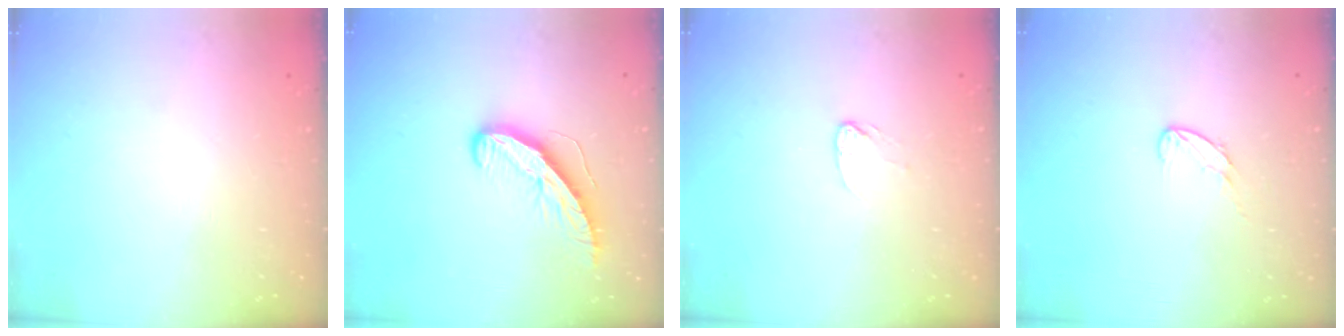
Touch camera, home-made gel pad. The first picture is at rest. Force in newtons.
{"total": 9.4, "press": 9.4, "slide": 0.4}
{"total": 3.1, "press": 3.1, "slide": 0.4}
{"total": 5.9, "press": 5.9, "slide": 0.4}